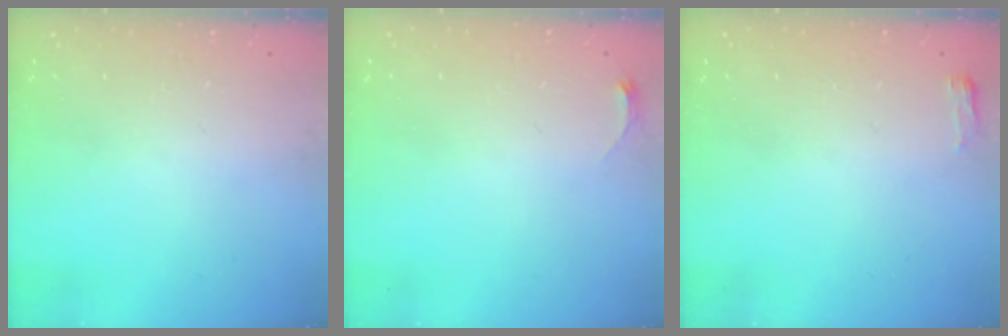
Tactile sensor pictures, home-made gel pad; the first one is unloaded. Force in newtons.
{"total": 2.8, "press": 2.8, "slide": 0.4}
{"total": 2.7, "press": 2.6, "slide": 0.8}